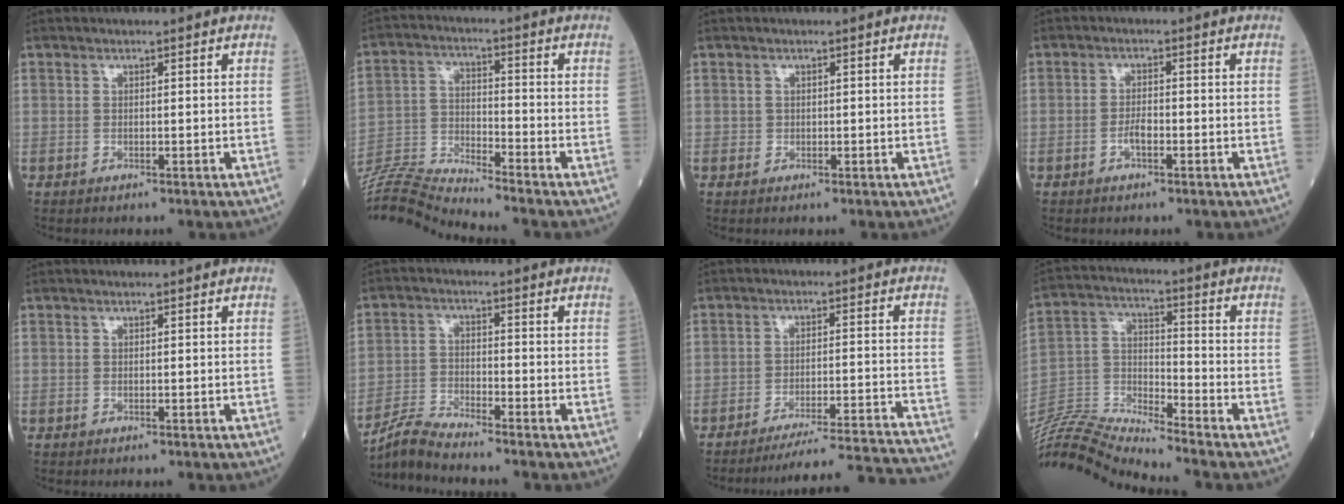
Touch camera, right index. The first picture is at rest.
{"total": 11.4, "force": [-11.1, -2.4, 1.4], "torque": [-0.033, 0.010, -0.214]}
{"total": 0.0}
{"total": 2.1, "force": [-1.0, 0.6, 1.8], "torque": [-0.029, 0.003, -0.019]}
{"total": 0.0}
{"total": 5.4, "force": [-5.2, -1.2, 0.5], "torque": [-0.022, -0.017, -0.105]}
{"total": 20.1, "force": [-19.4, -2.5, 4.6], "torque": [-0.027, -0.022, -0.258]}
{"total": 14.5, "force": [-14.1, -1.3, 3.3], "torque": [-0.071, 0.021, -0.274]}